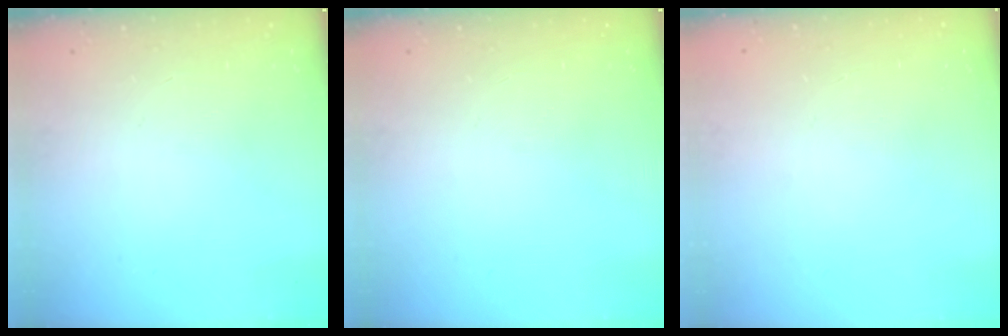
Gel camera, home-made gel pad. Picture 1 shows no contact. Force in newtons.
{"total": 0.0}
{"total": 0.0}